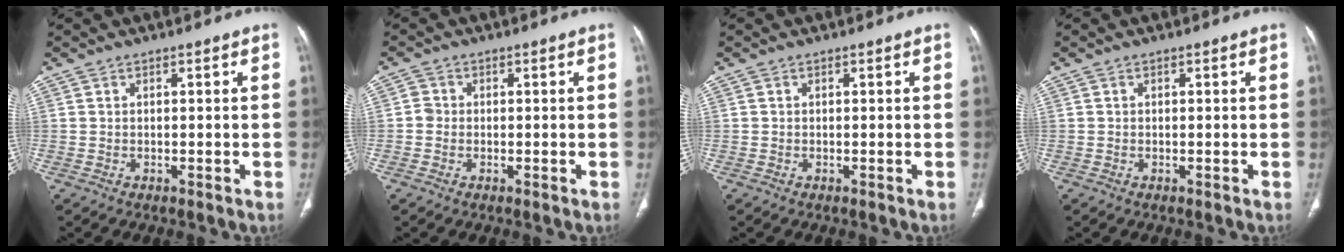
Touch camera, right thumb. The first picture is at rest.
{"total": 1.7, "force": [-0.3, 1.6, 0.5], "torque": [0.000, 0.006, -0.011]}
{"total": 0.0}
{"total": 0.0}